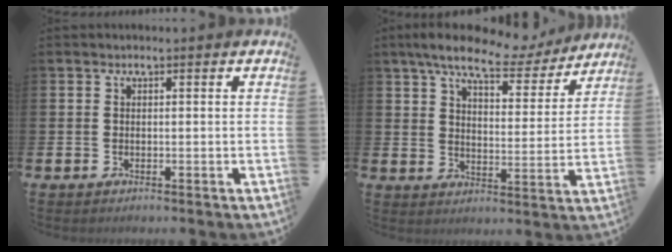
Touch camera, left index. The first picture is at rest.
{"total": 9.0, "force": [7.8, 2.4, 3.9], "torque": [-0.087, -0.044, 0.133]}